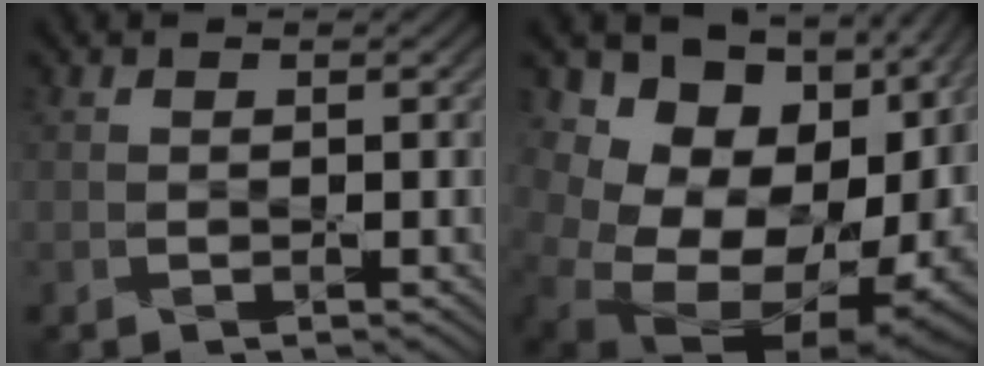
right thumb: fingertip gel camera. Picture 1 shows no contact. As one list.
[{"total": 19.6, "force": [0.2, 15.2, 12.3], "torque": [-0.195, -0.020, 0.043]}]